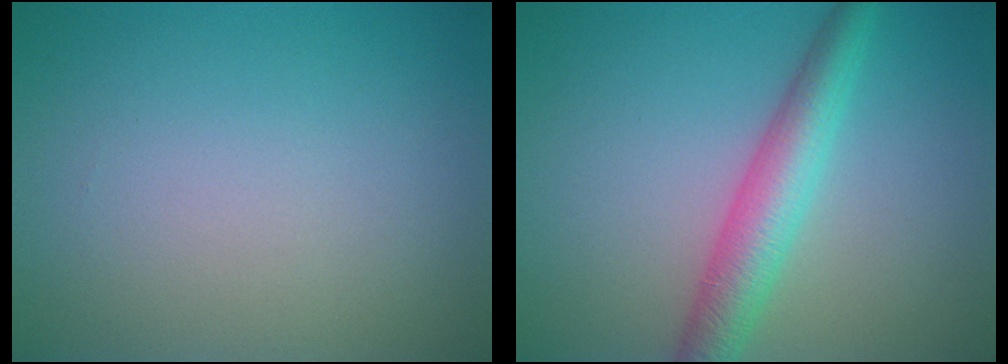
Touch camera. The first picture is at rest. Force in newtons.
{"total": 4.6, "press": 4.6, "slide": 0.2}